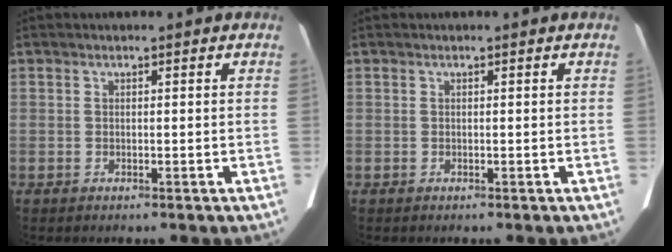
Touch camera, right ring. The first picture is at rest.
{"total": 0.0}